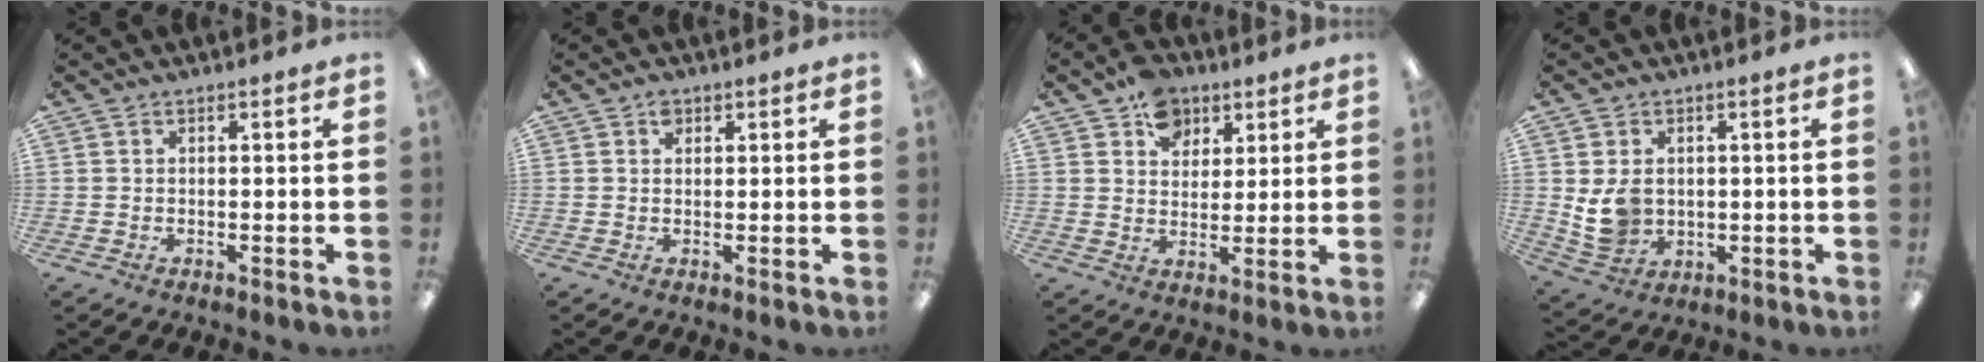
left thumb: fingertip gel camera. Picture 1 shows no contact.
{"total": 1.7, "force": [1.0, 1.2, 0.7], "torque": [0.001, -0.006, 0.016]}
{"total": 9.4, "force": [5.5, 6.7, 3.7], "torque": [-0.047, -0.020, 0.099]}
{"total": 7.1, "force": [0.8, 6.0, 3.7], "torque": [-0.080, 0.005, 0.018]}